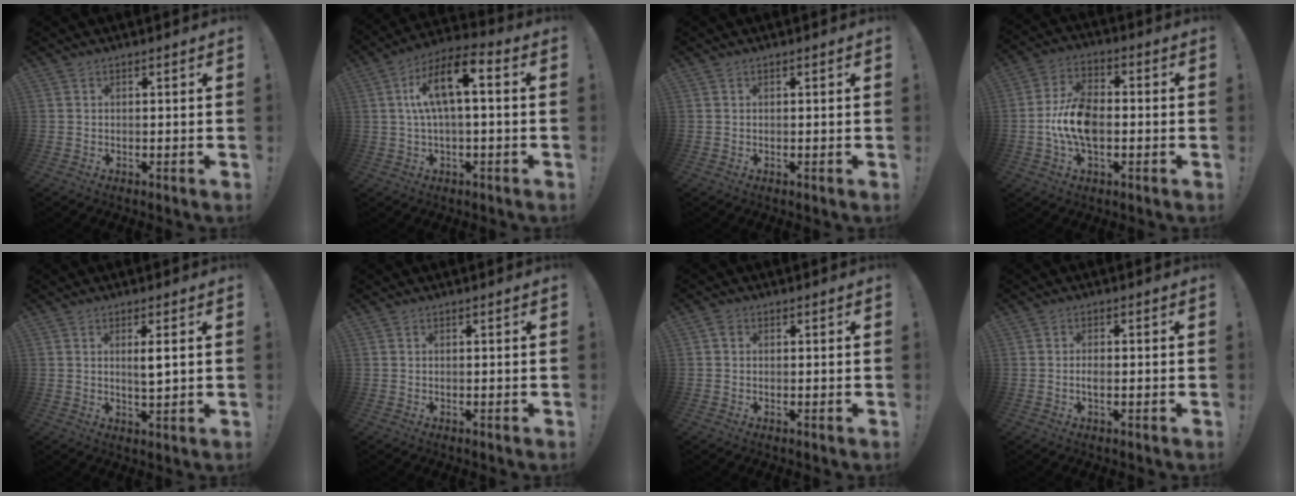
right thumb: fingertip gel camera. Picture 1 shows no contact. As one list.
[{"total": 12.8, "force": [2.3, 4.5, 11.7], "torque": [-0.215, 0.008, 0.038]}, {"total": 0.0}, {"total": 12.7, "force": [-2.7, 7.5, 9.8], "torque": [-0.186, 0.012, -0.047]}, {"total": 3.7, "force": [1.2, 0.5, 3.5], "torque": [-0.045, -0.014, 0.014]}, {"total": 0.0}, {"total": 1.5, "force": [0.3, 1.3, 0.7], "torque": [-0.012, 0.004, 0.004]}, {"total": 2.0, "force": [-0.7, 0.8, 1.7], "torque": [-0.038, 0.007, -0.011]}]